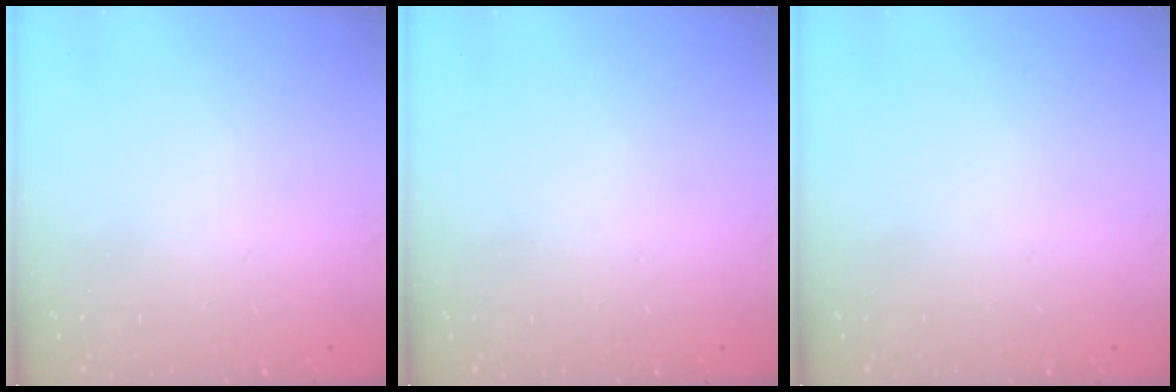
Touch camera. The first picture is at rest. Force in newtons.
{"total": 0.0}
{"total": 0.0}